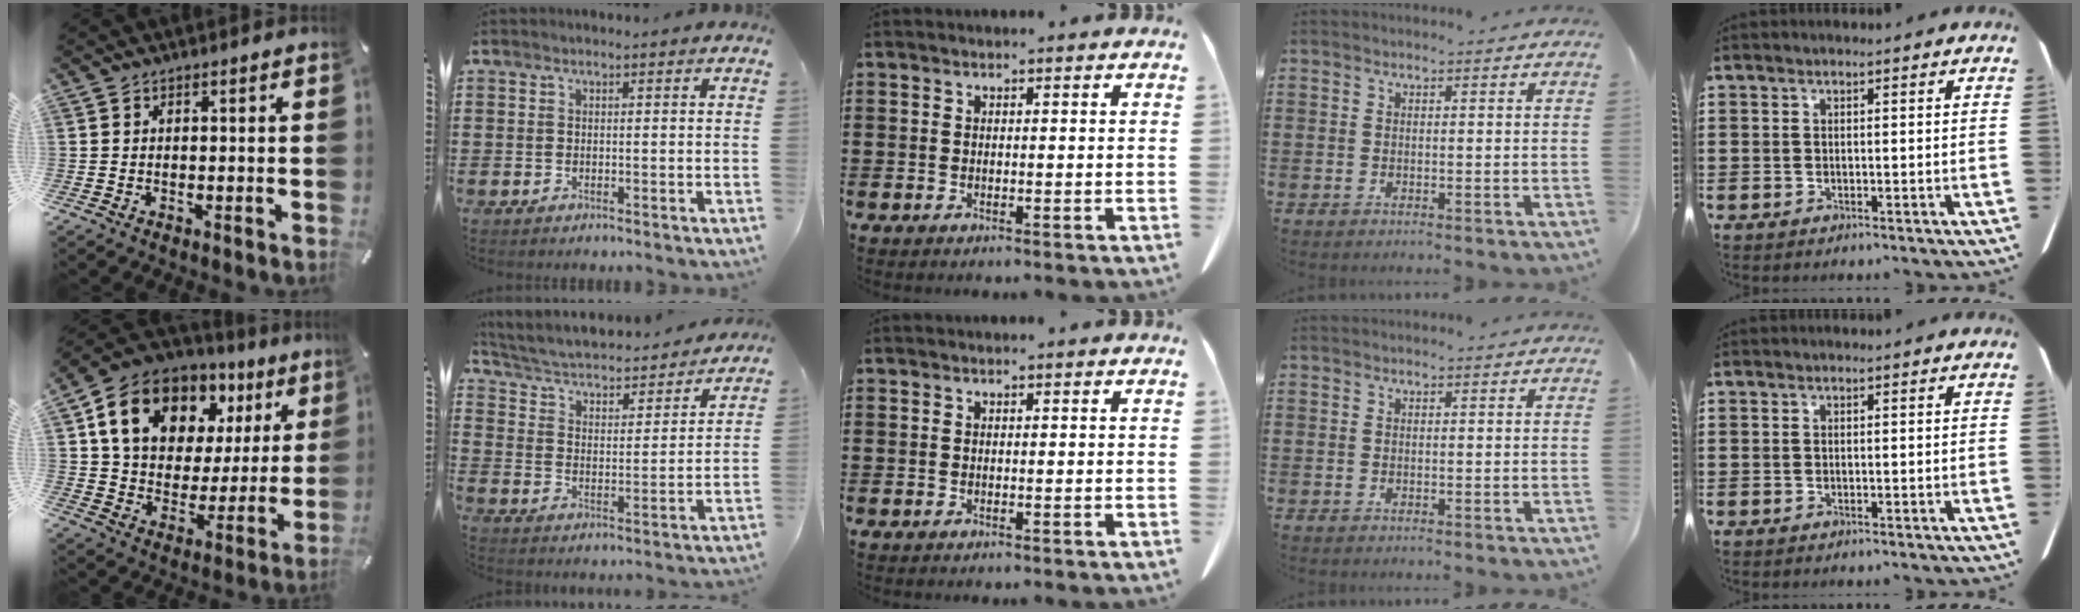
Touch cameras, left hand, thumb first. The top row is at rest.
{"thumb": {"total": 16.4, "force": [8.8, 11.6, 7.5], "torque": [-0.142, -0.035, 0.164]}, "index": {"total": 3.1, "force": [2.7, 0.8, 1.3], "torque": [-0.043, -0.027, 0.034]}}